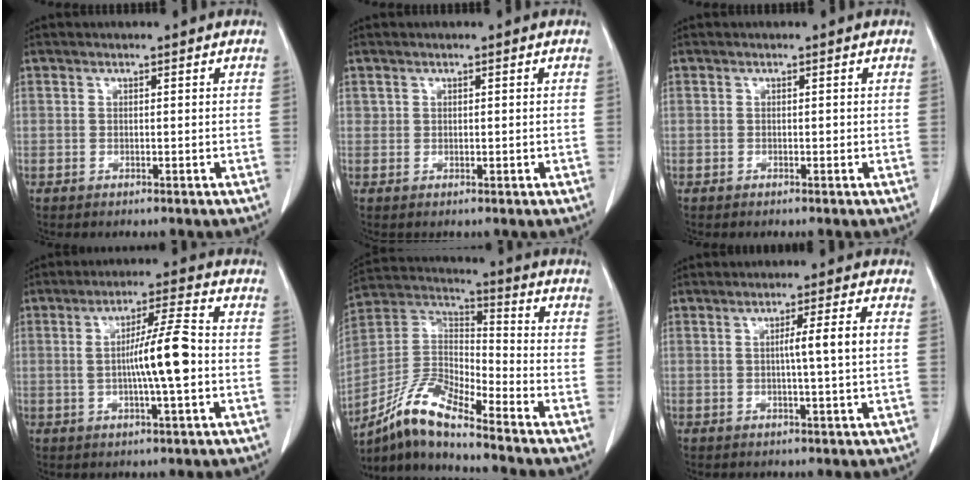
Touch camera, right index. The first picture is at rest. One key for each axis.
{"total": 0.6, "fx": 0.2, "fy": 0.5, "fz": 0.3, "tx": -0.004, "ty": 0.003, "tz": 0.006}
{"total": 0.0}
{"total": 8.9, "fx": -0.6, "fy": 0.1, "fz": 8.9, "tx": -0.148, "ty": 0.005, "tz": -0.014}
{"total": 11.0, "fx": -9.1, "fy": 1.3, "fz": 6.1, "tx": -0.138, "ty": 0.015, "tz": -0.175}
{"total": 4.7, "fx": 0.3, "fy": -0.8, "fz": 4.6, "tx": -0.077, "ty": 0.002, "tz": 0.004}